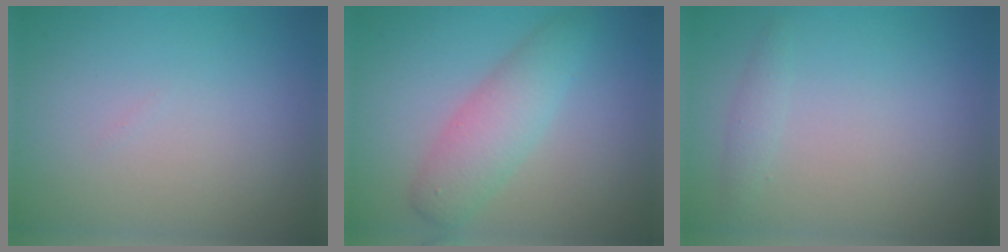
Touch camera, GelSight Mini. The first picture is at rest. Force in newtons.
{"total": 4.0, "press": 4.0, "slide": 0.1}
{"total": 1.0, "press": 1.0, "slide": 0.0}